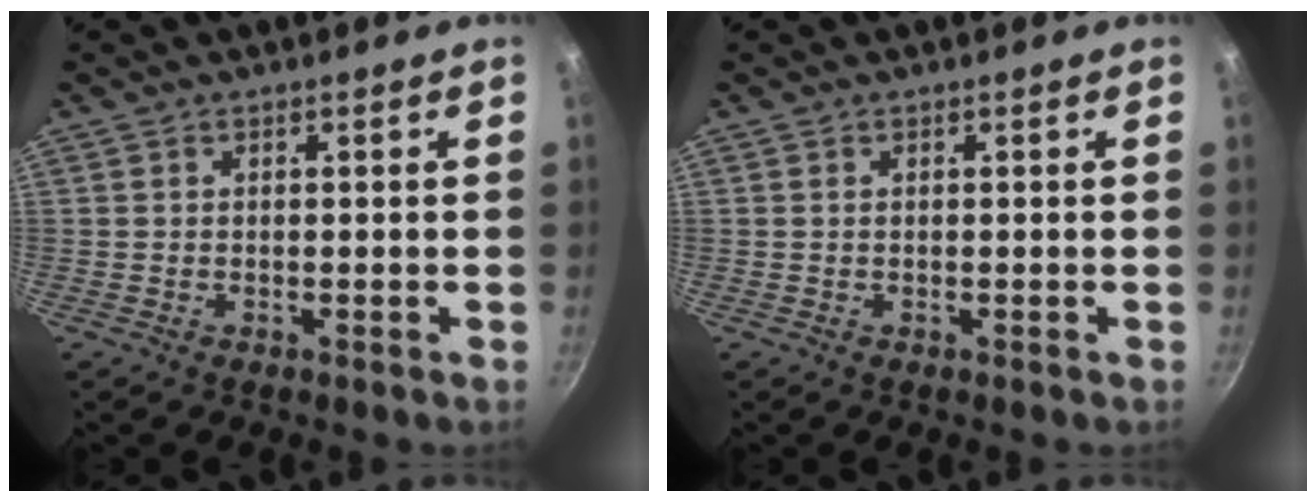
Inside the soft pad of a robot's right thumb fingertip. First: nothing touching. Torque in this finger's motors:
{"motor_torque": [-0.22, 0.04, -0.05, 0.25, 0.07]}